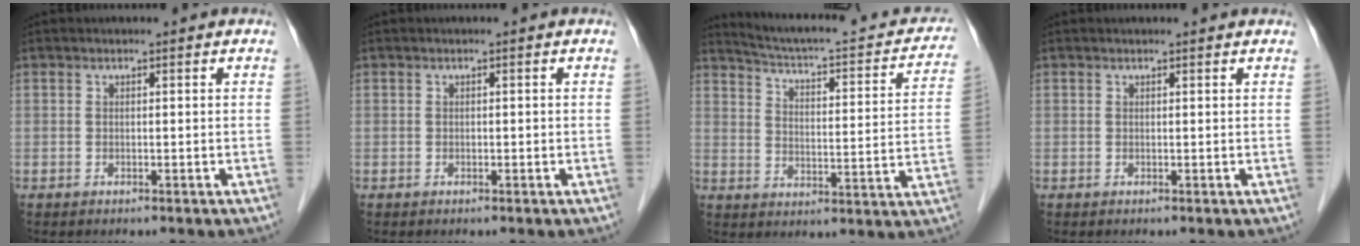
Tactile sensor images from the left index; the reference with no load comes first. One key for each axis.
{"total": 0.0}
{"total": 21.4, "fx": 19.2, "fy": 3.8, "fz": 8.6, "tx": -0.119, "ty": -0.015, "tz": 0.242}
{"total": 2.3, "fx": 2.2, "fy": 0.2, "fz": 0.5, "tx": -0.011, "ty": 0.016, "tz": 0.025}